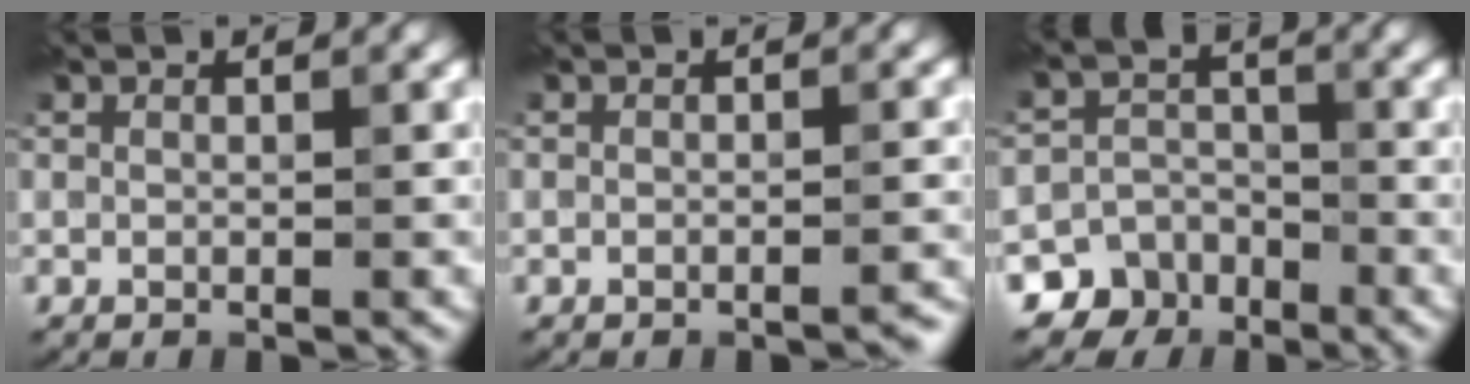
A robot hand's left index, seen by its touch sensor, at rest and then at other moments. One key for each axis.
{"total": 1.1, "fx": -1.0, "fy": 0.2, "fz": 0.5, "tx": -0.005, "ty": 0.004, "tz": -0.013}
{"total": 8.5, "fx": -5.1, "fy": 6.7, "fz": 0.9, "tx": 0.012, "ty": -0.022, "tz": -0.097}